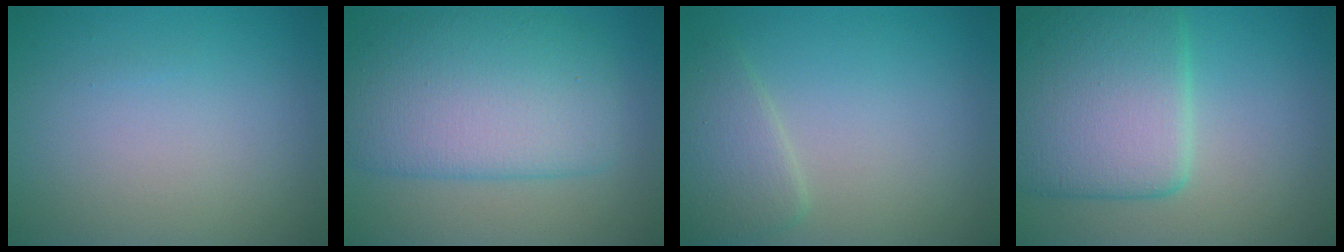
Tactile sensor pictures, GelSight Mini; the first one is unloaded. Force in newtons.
{"total": 7.9, "press": 7.9, "slide": 0.1}
{"total": 2.7, "press": 2.7, "slide": 0.1}
{"total": 8.6, "press": 8.6, "slide": 0.6}